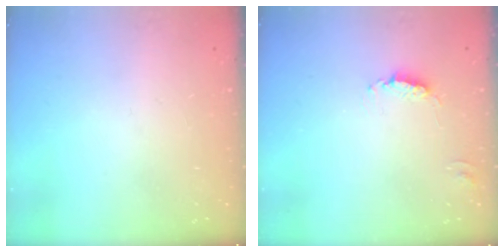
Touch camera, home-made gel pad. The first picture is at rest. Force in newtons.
{"total": 0.8, "press": 0.8, "slide": 0.1}